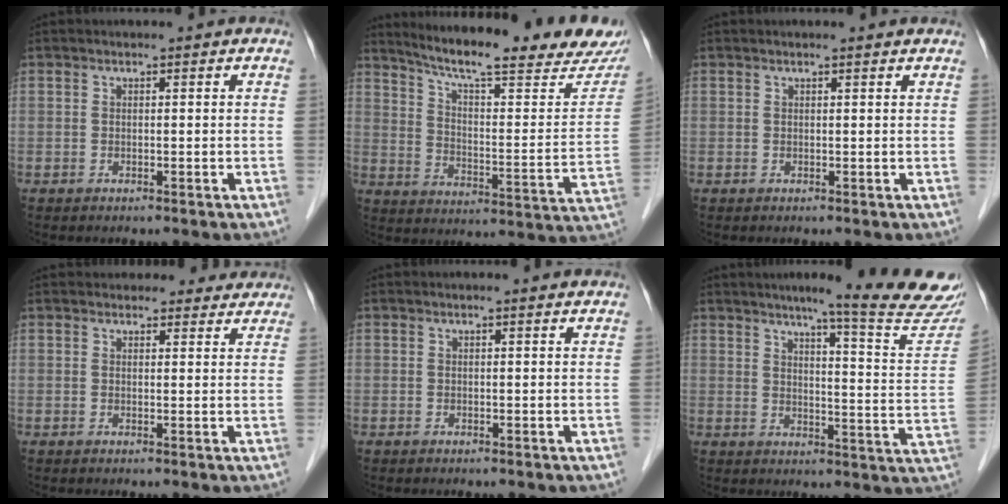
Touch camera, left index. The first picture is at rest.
{"total": 24.3, "force": [20.9, 2.1, 12.3], "torque": [-0.188, -0.045, 0.282]}
{"total": 1.2, "force": [1.1, -0.1, 0.4], "torque": [-0.016, 0.005, 0.014]}
{"total": 10.7, "force": [9.9, 3.4, 2.3], "torque": [0.001, 0.024, 0.108]}
{"total": 1.6, "force": [1.5, -0.2, 0.5], "torque": [-0.015, 0.004, 0.017]}
{"total": 18.3, "force": [16.1, -0.8, 8.7], "torque": [-0.109, -0.074, 0.186]}